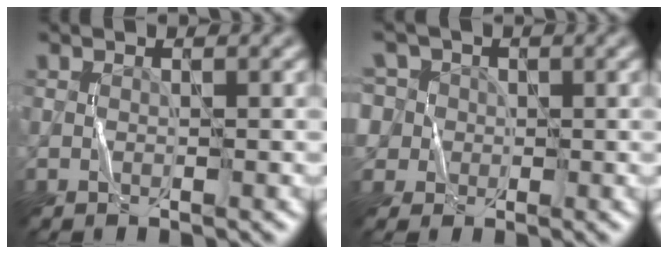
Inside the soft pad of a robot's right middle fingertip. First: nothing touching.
{"total": 7.8, "force": [2.9, 6.5, 3.3], "torque": [-0.067, 0.038, 0.012]}